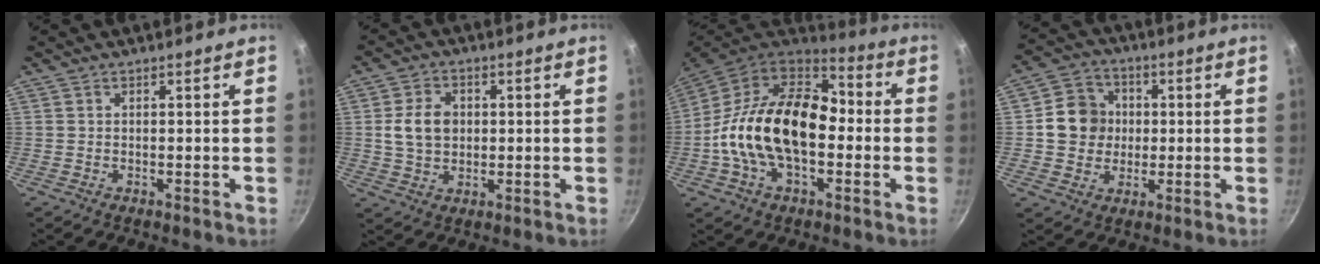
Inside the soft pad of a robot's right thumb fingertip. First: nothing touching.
{"total": 7.4, "force": [0.8, 5.7, 4.7], "torque": [-0.072, 0.007, 0.011]}
{"total": 23.1, "force": [-2.1, 14.4, 17.9], "torque": [-0.291, 0.041, -0.052]}
{"total": 9.6, "force": [0.5, 8.8, 3.9], "torque": [-0.030, 0.015, -0.002]}